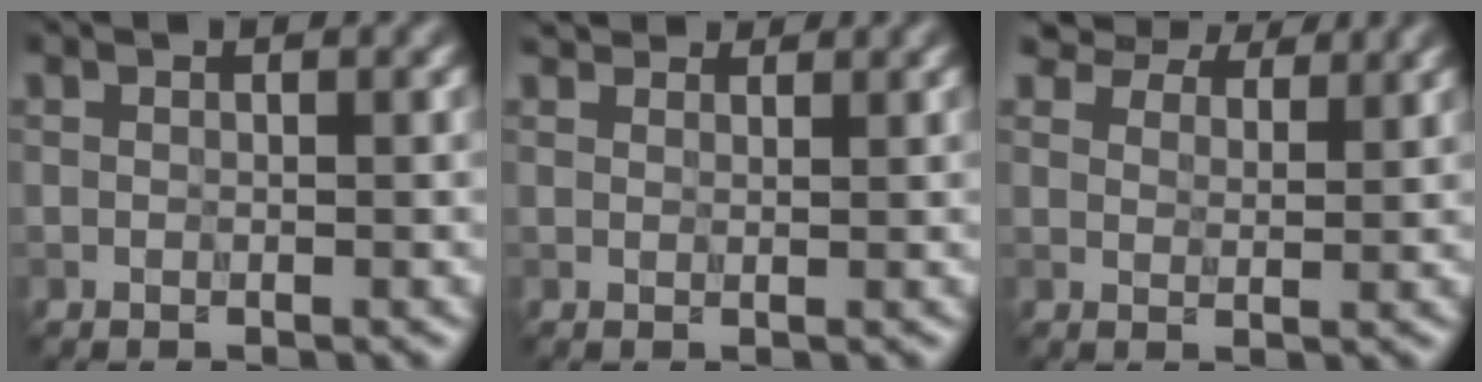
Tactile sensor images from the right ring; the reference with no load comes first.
{"total": 2.8, "force": [2.5, 0.9, 0.8], "torque": [-0.018, -0.001, 0.040]}
{"total": 7.4, "force": [6.3, 2.7, 2.6], "torque": [-0.067, -0.002, 0.106]}